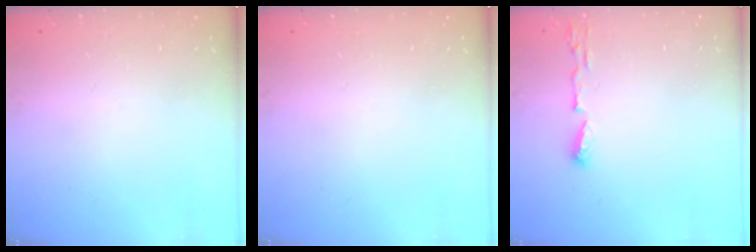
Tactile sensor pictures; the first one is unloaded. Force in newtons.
{"total": 0.0}
{"total": 6.0, "press": 5.8, "slide": 1.2}